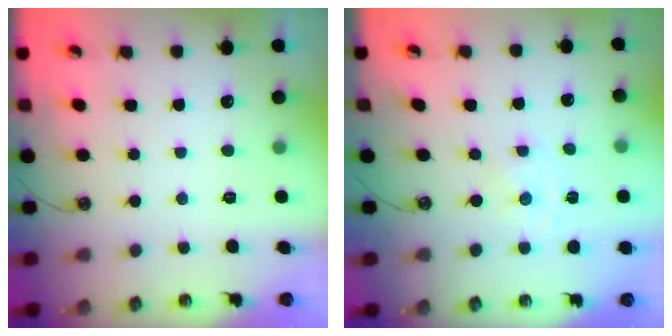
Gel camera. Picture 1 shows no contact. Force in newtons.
{"total": 0.0}